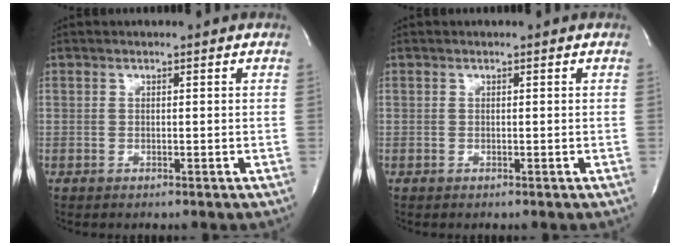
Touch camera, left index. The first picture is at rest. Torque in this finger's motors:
{"motor_torque": [0.00, 0.00, 0.00, 0.00]}